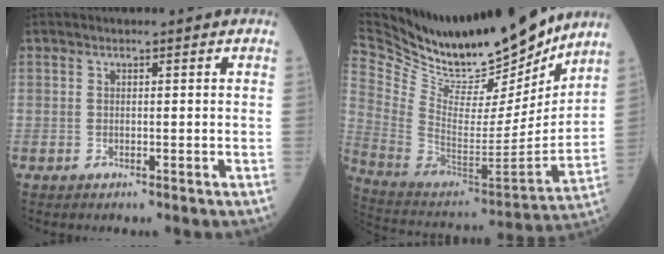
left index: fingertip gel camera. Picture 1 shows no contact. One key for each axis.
{"total": 28.0, "fx": 24.1, "fy": 7.1, "fz": 12.5, "tx": -0.249, "ty": -0.041, "tz": 0.393}